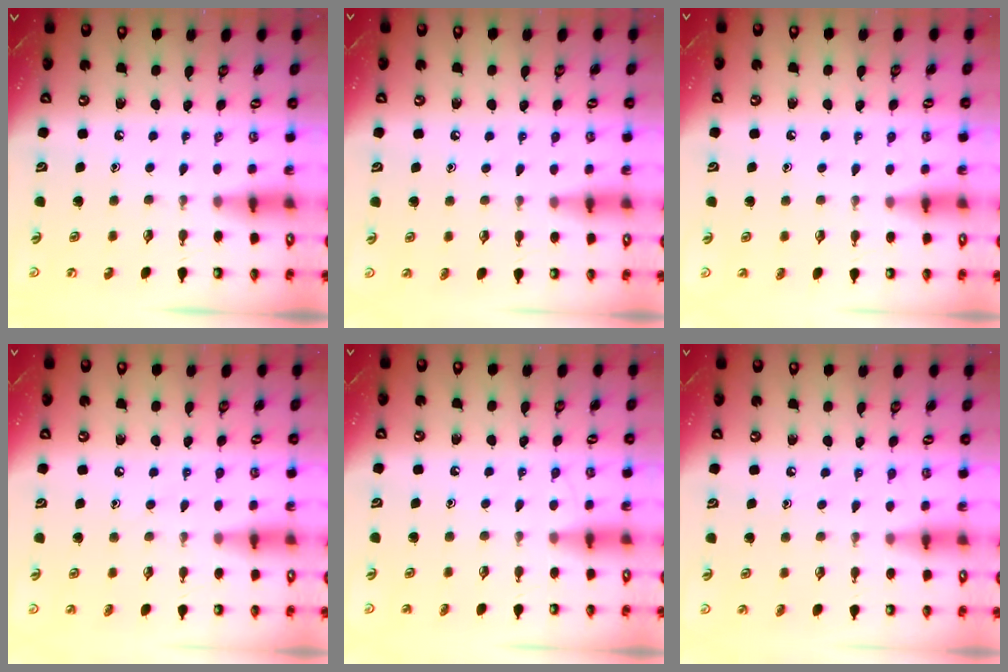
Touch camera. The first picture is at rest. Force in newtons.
{"total": 4.5, "press": 4.4, "slide": 0.7}
{"total": 2.9, "press": 2.9, "slide": 0.4}
{"total": 5.7, "press": 5.6, "slide": 0.6}
{"total": 5.6, "press": 5.6, "slide": 0.5}
{"total": 4.8, "press": 4.7, "slide": 1.0}